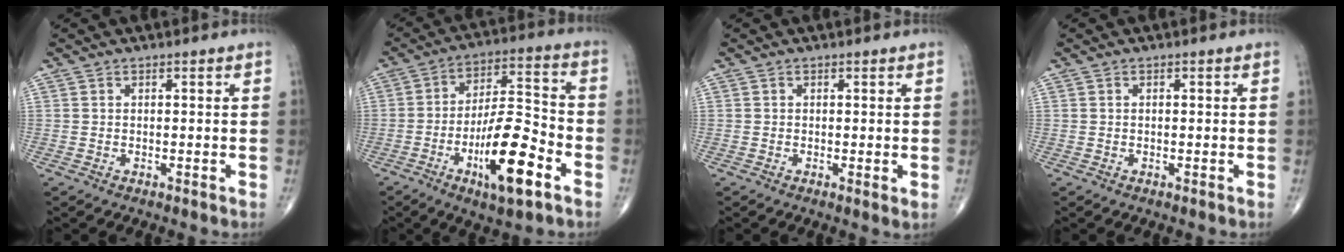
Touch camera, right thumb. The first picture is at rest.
{"total": 16.0, "force": [-6.7, 4.8, 13.7], "torque": [-0.225, 0.034, -0.109]}
{"total": 1.2, "force": [0.0, 0.3, 1.2], "torque": [-0.021, -0.007, -0.002]}
{"total": 0.0}